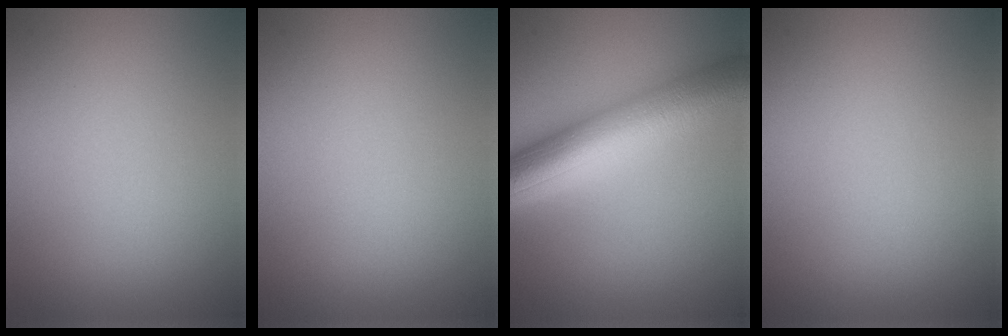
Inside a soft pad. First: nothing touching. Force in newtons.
{"total": 0.0}
{"total": 10.7, "press": 10.7, "slide": 0.1}
{"total": 0.0}